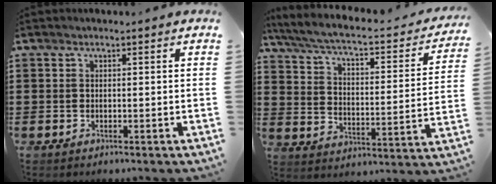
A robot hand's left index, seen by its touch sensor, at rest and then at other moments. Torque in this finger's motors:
{"motor_torque": [2.14, 0.00, 0.45, 0.18]}